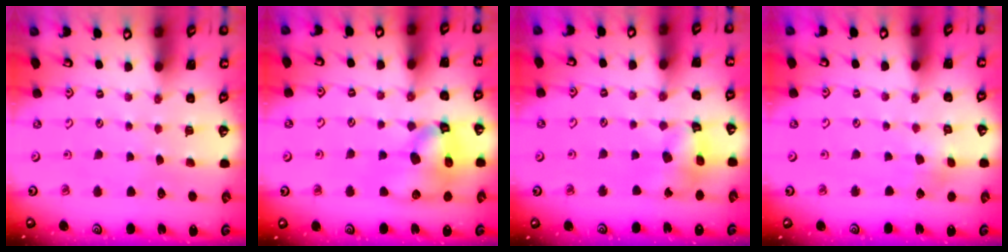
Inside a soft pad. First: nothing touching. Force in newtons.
{"total": 17.5, "press": 17.3, "slide": 2.6}
{"total": 13.1, "press": 13.0, "slide": 1.5}
{"total": 2.6, "press": 2.5, "slide": 0.4}